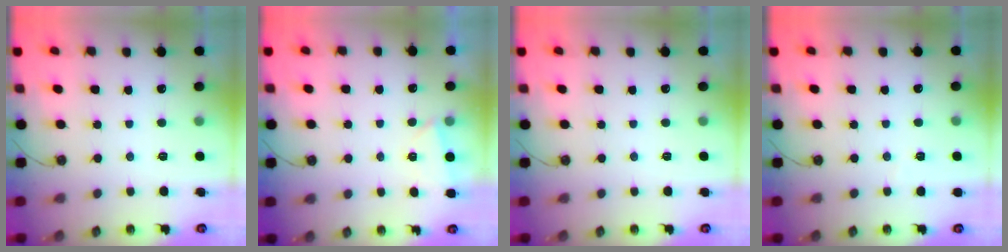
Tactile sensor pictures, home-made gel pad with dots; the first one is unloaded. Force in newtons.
{"total": 1.9, "press": 1.8, "slide": 0.6}
{"total": 0.0}
{"total": 3.3, "press": 1.9, "slide": 2.7}